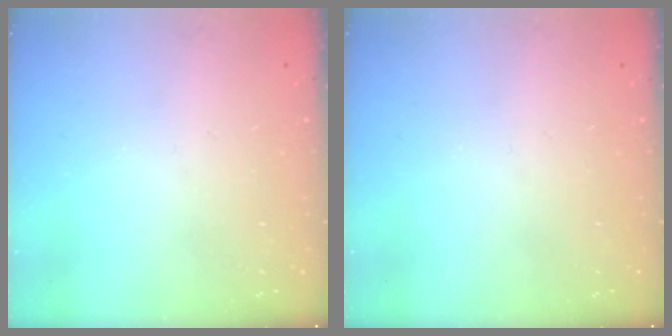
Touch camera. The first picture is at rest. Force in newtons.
{"total": 0.0}